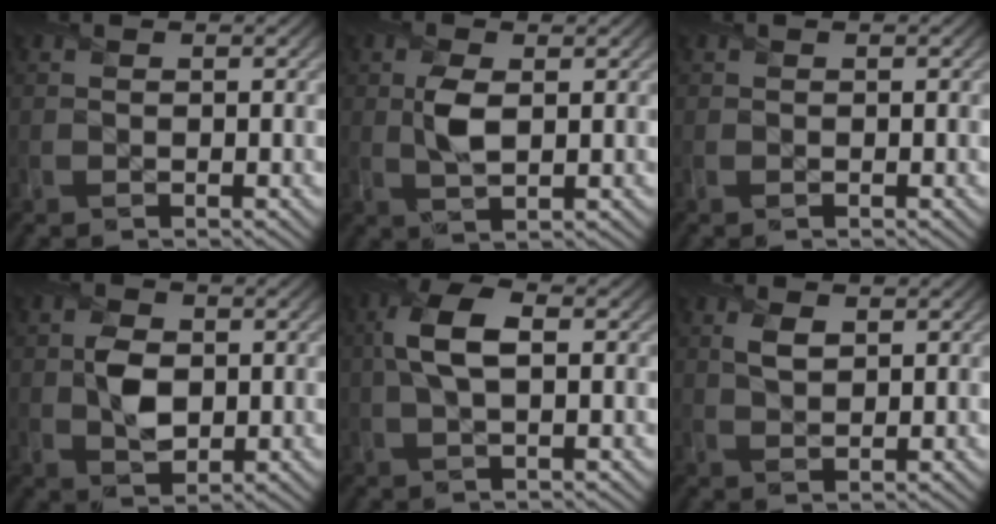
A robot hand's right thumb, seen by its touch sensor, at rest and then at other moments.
{"total": 2.9, "force": [0.9, 1.3, 2.4], "torque": [-0.051, -0.001, 0.019]}
{"total": 0.0}
{"total": 4.4, "force": [0.1, 3.2, 3.0], "torque": [-0.063, -0.006, -0.001]}
{"total": 5.5, "force": [0.8, 2.4, 4.9], "torque": [-0.111, 0.010, 0.009]}
{"total": 2.4, "force": [1.1, 1.3, 1.6], "torque": [-0.041, -0.001, 0.023]}